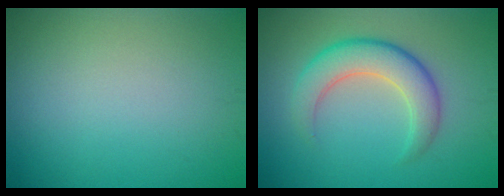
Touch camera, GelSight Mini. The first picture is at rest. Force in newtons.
{"total": 5.1, "press": 5.1, "slide": 0.2}